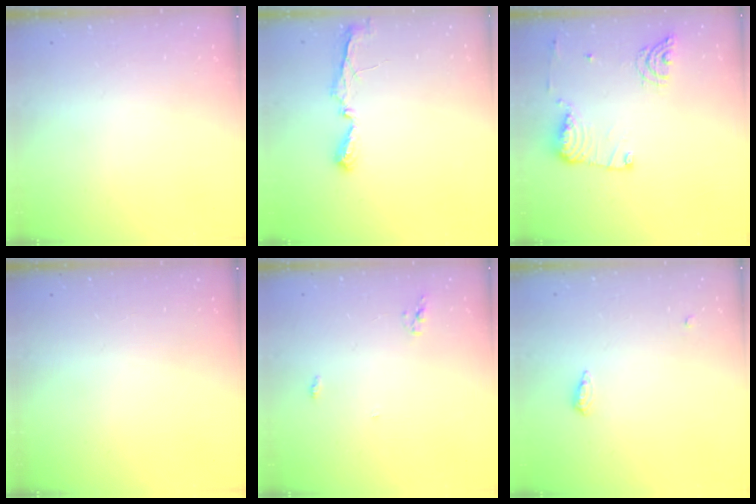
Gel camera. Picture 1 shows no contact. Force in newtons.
{"total": 5.8, "press": 5.8, "slide": 0.3}
{"total": 13.4, "press": 13.4, "slide": 0.6}
{"total": 0.0}
{"total": 3.7, "press": 3.7, "slide": 0.1}
{"total": 5.5, "press": 5.4, "slide": 1.0}